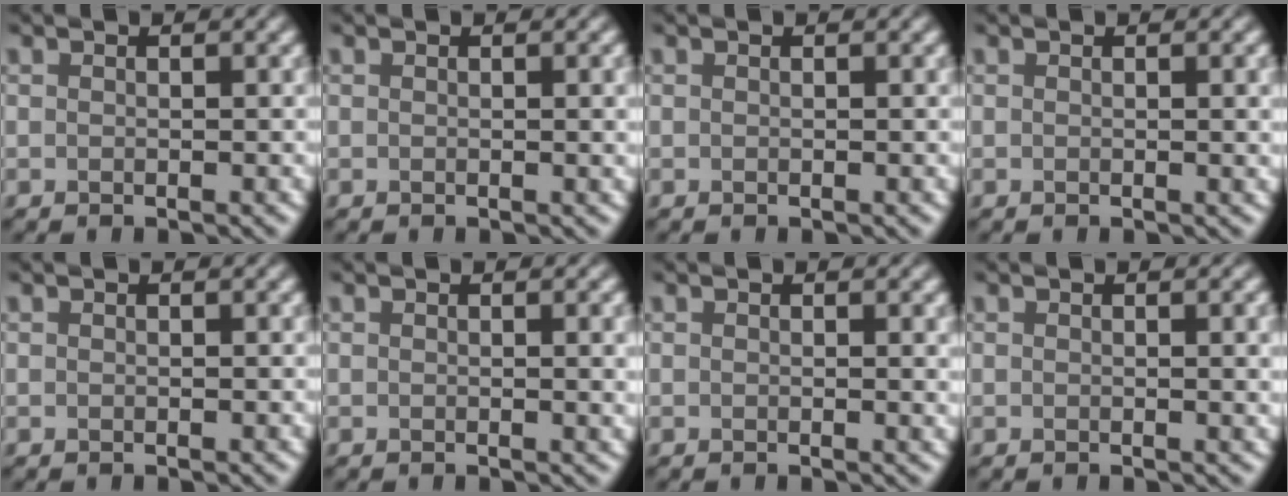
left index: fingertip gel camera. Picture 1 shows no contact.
{"total": 1.4, "force": [0.1, 0.3, 1.3], "torque": [-0.014, 0.001, 0.000]}
{"total": 0.0}
{"total": 1.4, "force": [0.2, 0.4, 1.4], "torque": [-0.014, 0.001, 0.000]}
{"total": 0.0}
{"total": 2.1, "force": [0.2, 0.6, 2.0], "torque": [-0.018, 0.000, -0.001]}
{"total": 1.1, "force": [0.2, 0.3, 1.0], "torque": [-0.009, -0.001, 0.000]}
{"total": 1.9, "force": [0.2, 0.5, 1.8], "torque": [-0.018, 0.001, 0.000]}